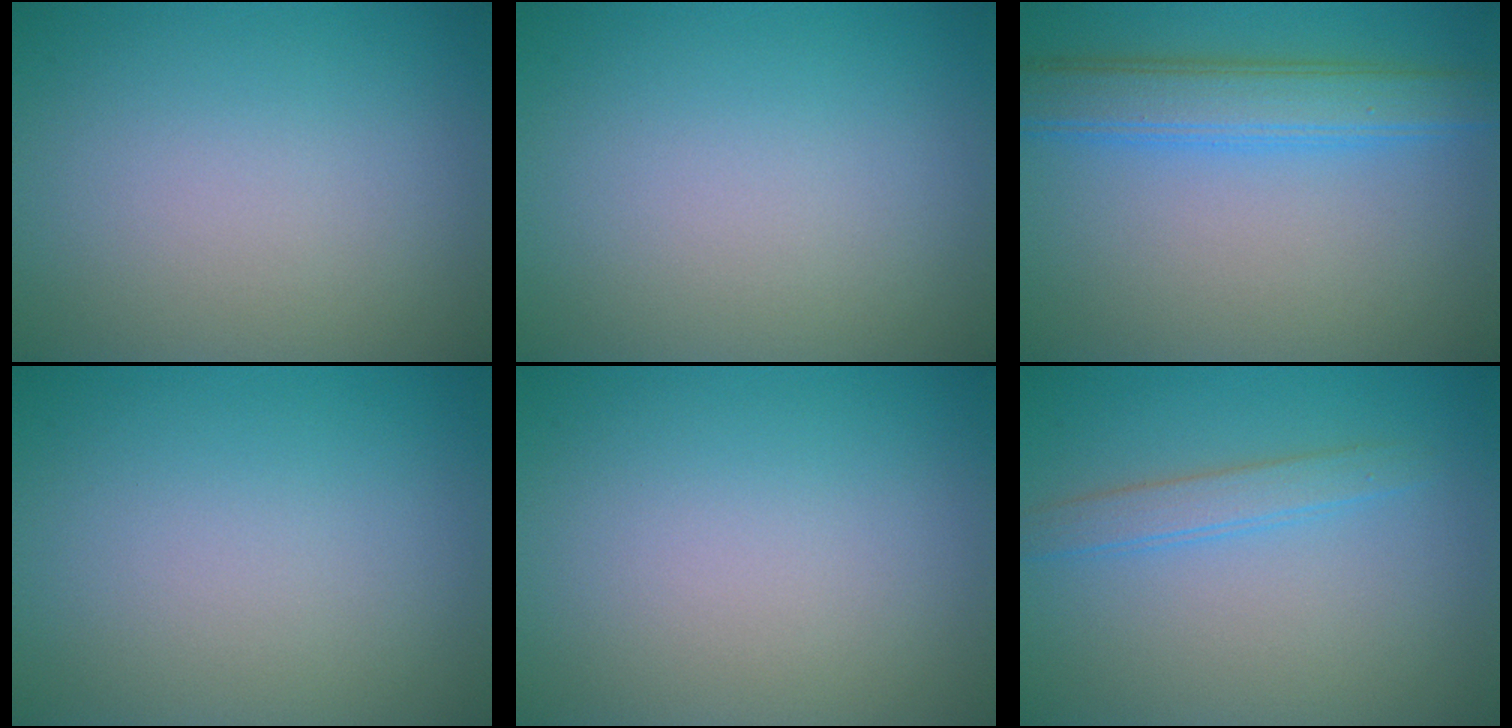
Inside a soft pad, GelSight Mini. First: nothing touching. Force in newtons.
{"total": 0.0}
{"total": 4.9, "press": 4.9, "slide": 0.1}
{"total": 0.0}
{"total": 0.0}
{"total": 2.0, "press": 2.0, "slide": 0.2}